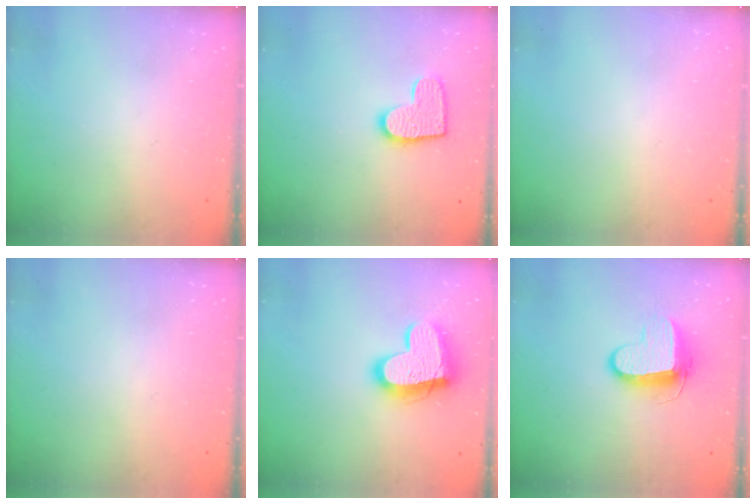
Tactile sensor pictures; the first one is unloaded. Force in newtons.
{"total": 11.2, "press": 11.2, "slide": 0.6}
{"total": 0.0}
{"total": 0.0}
{"total": 16.8, "press": 16.7, "slide": 1.5}
{"total": 9.6, "press": 9.6, "slide": 0.8}